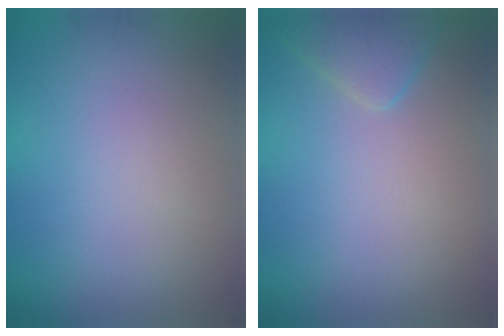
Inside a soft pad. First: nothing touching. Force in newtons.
{"total": 2.3, "press": 2.2, "slide": 0.2}